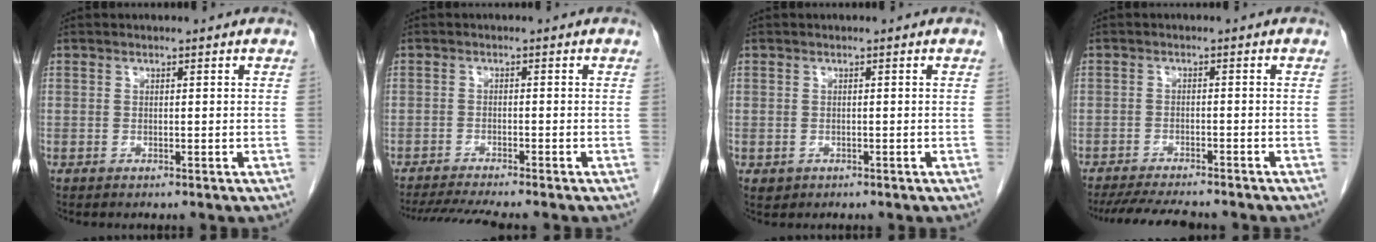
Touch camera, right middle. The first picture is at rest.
{"total": 7.5, "force": [-6.7, -0.4, 3.4], "torque": [-0.052, -0.017, -0.108]}
{"total": 1.0, "force": [-0.3, 0.9, 0.2], "torque": [-0.006, 0.003, 0.004]}
{"total": 10.1, "force": [-9.0, 1.5, 4.2], "torque": [-0.064, -0.014, -0.131]}